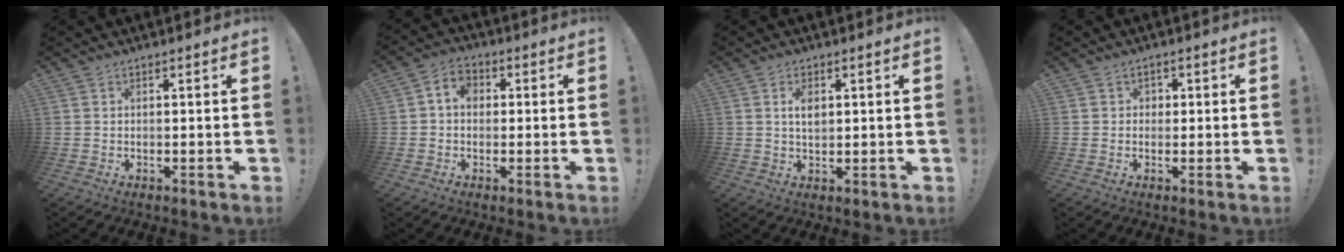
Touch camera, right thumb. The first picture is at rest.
{"total": 5.0, "force": [0.1, 3.8, 3.2], "torque": [-0.056, 0.012, 0.004]}
{"total": 4.1, "force": [0.9, 2.3, 3.3], "torque": [-0.045, -0.003, 0.011]}
{"total": 1.7, "force": [-0.1, 1.6, 0.6], "torque": [-0.018, 0.005, -0.001]}